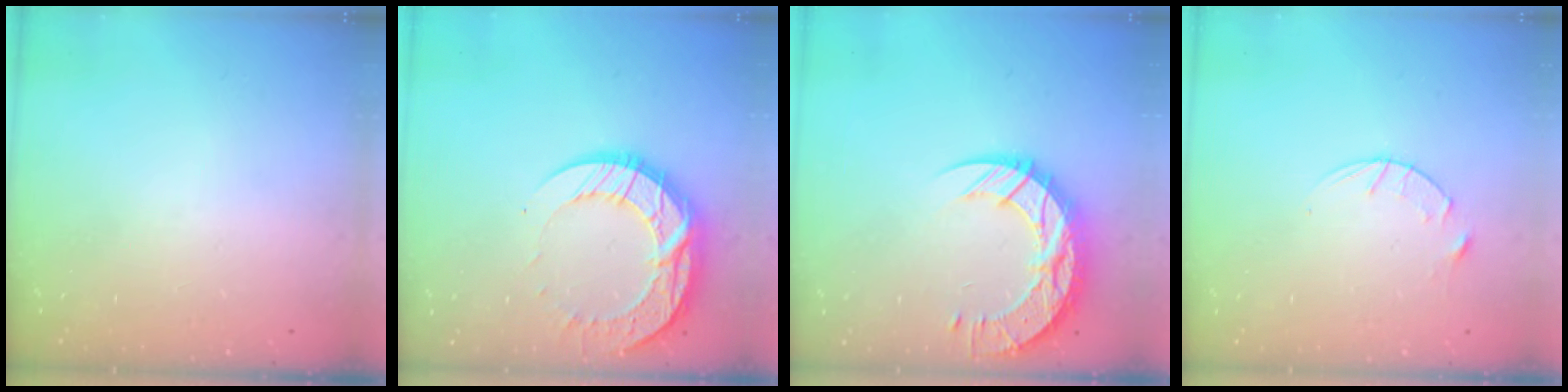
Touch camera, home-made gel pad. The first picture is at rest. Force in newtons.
{"total": 15.4, "press": 15.4, "slide": 1.2}
{"total": 18.1, "press": 18.0, "slide": 1.4}
{"total": 3.2, "press": 3.2, "slide": 0.4}